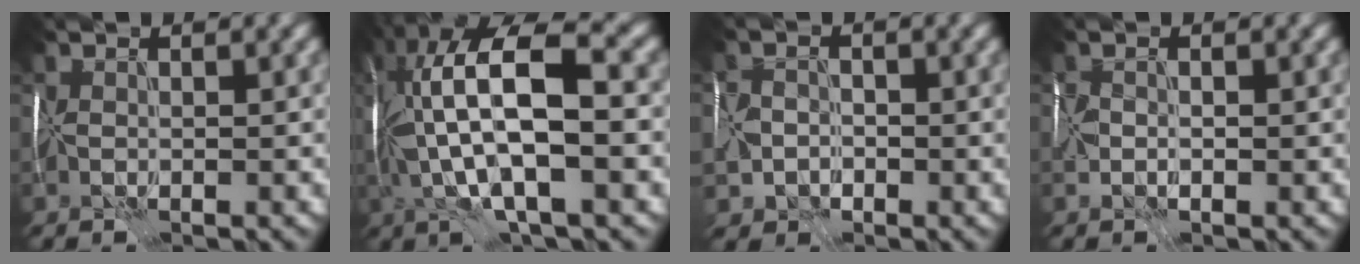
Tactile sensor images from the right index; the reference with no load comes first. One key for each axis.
{"total": 15.1, "fx": 0.6, "fy": 5.3, "fz": 14.2, "tx": -0.271, "ty": 0.026, "tz": 0.017}
{"total": 3.5, "fx": -2.1, "fy": 2.7, "fz": 1.0, "tx": -0.025, "ty": -0.008, "tz": -0.041}
{"total": 2.3, "fx": -0.7, "fy": 1.5, "fz": 1.5, "tx": -0.038, "ty": -0.010, "tz": -0.015}